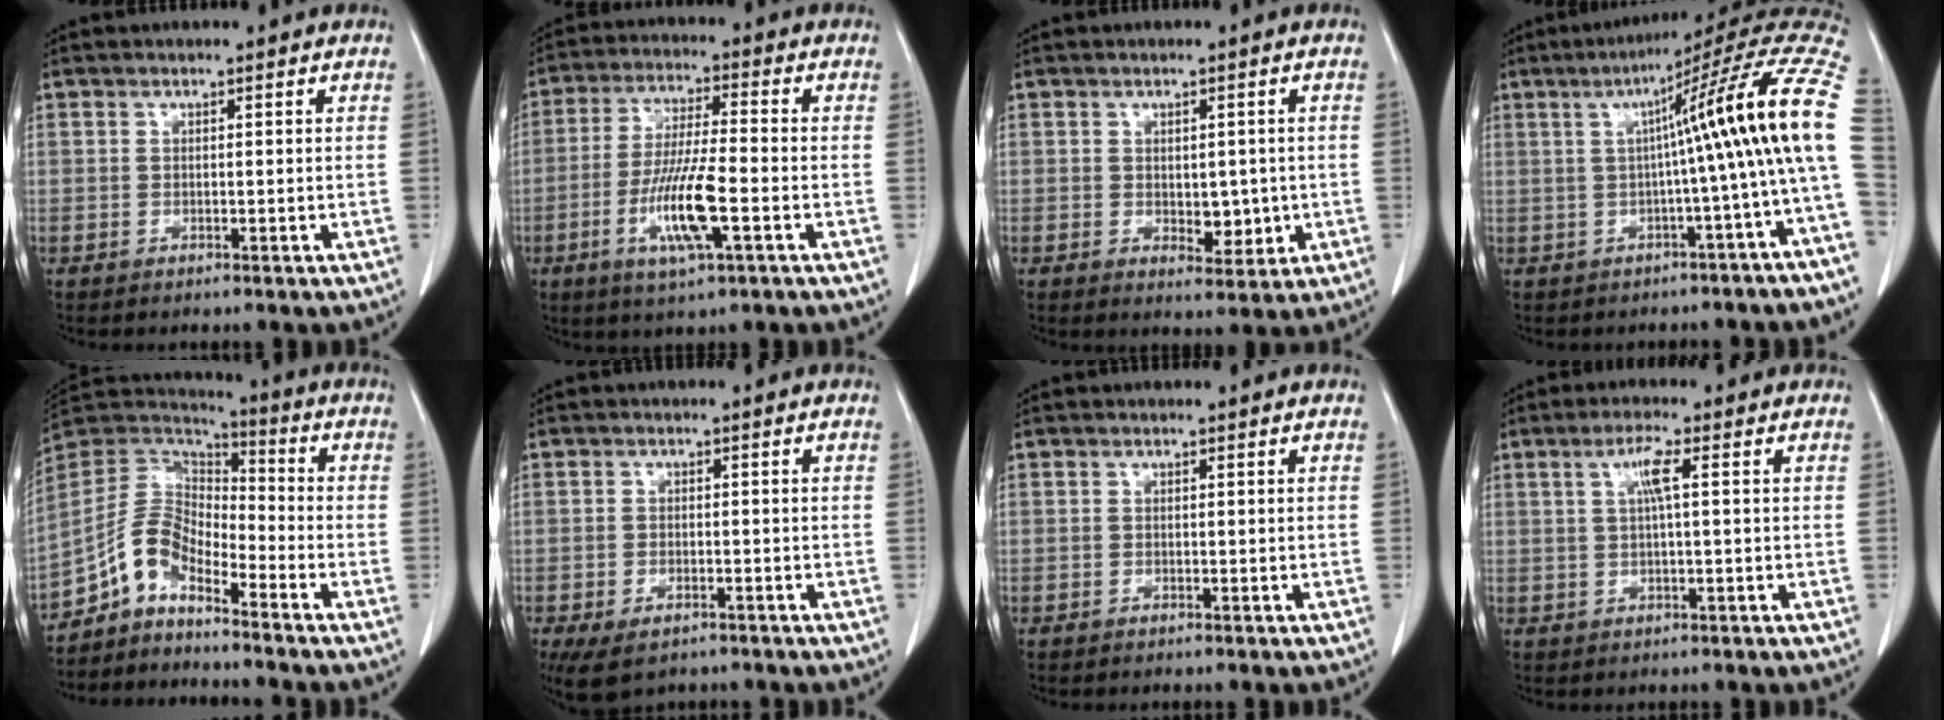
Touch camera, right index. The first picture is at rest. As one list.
[{"total": 10.8, "force": [-3.7, 1.1, 10.1], "torque": [-0.200, -0.013, -0.069]}, {"total": 4.3, "force": [-0.5, 2.5, 3.5], "torque": [-0.040, -0.005, 0.003]}, {"total": 15.5, "force": [0.6, -1.9, 15.4], "torque": [-0.189, 0.036, -0.001]}, {"total": 8.5, "force": [-6.4, 3.1, 4.6], "torque": [-0.101, 0.032, -0.130]}, {"total": 6.3, "force": [-4.2, 3.2, 3.5], "torque": [-0.062, -0.007, -0.065]}, {"total": 0.0}, {"total": 3.3, "force": [0.9, 0.3, 3.2], "torque": [-0.062, 0.007, 0.014]}]